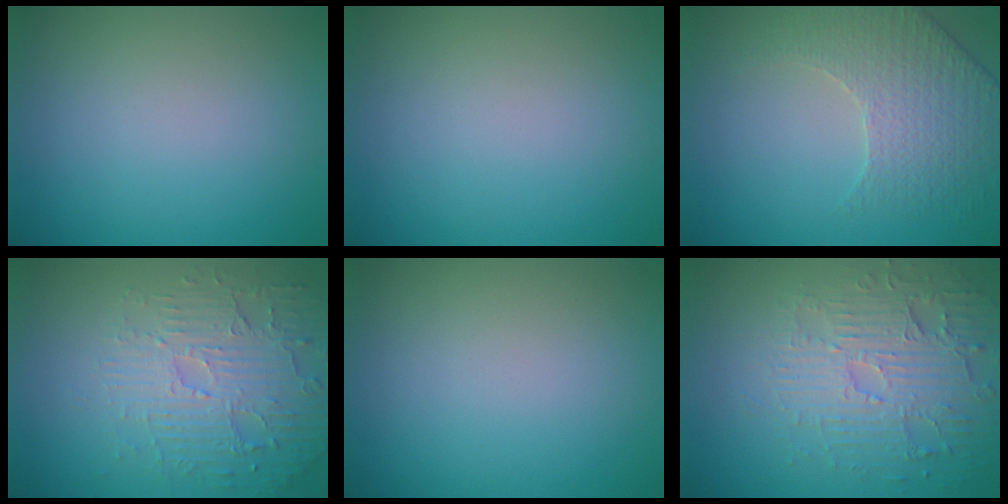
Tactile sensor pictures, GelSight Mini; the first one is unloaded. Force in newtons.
{"total": 0.0}
{"total": 3.1, "press": 3.0, "slide": 1.0}
{"total": 5.3, "press": 3.8, "slide": 3.7}
{"total": 0.0}
{"total": 4.6, "press": 4.1, "slide": 1.9}